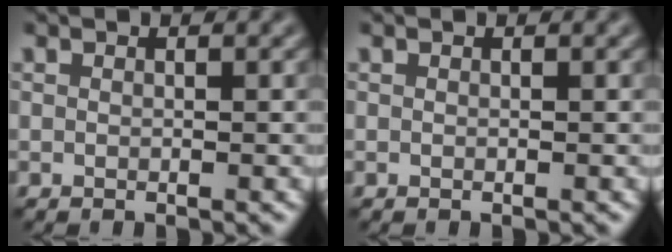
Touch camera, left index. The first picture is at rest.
{"total": 0.0}